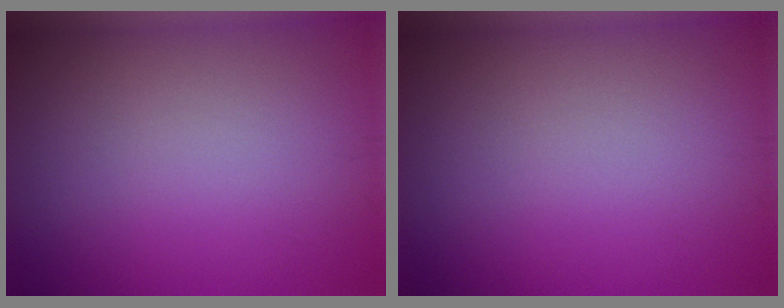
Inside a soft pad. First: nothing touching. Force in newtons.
{"total": 0.0}